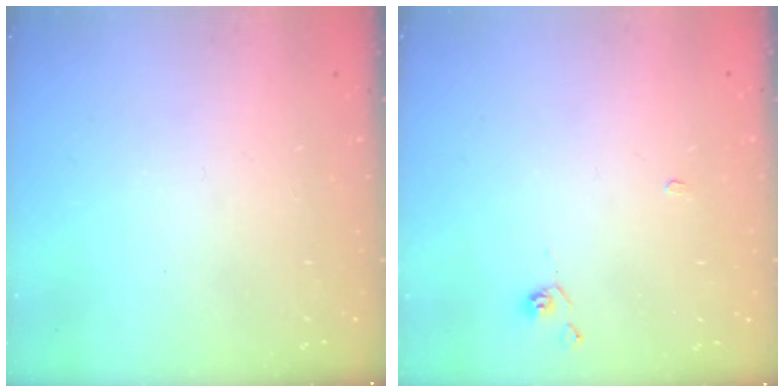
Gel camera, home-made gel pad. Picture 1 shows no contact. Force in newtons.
{"total": 1.1, "press": 1.1, "slide": 0.3}